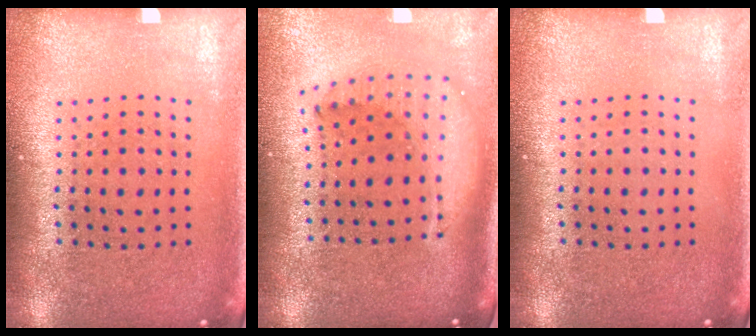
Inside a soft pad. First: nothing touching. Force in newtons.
{"total": 1.8, "press": 1.4, "slide": 1.0}
{"total": 0.0}